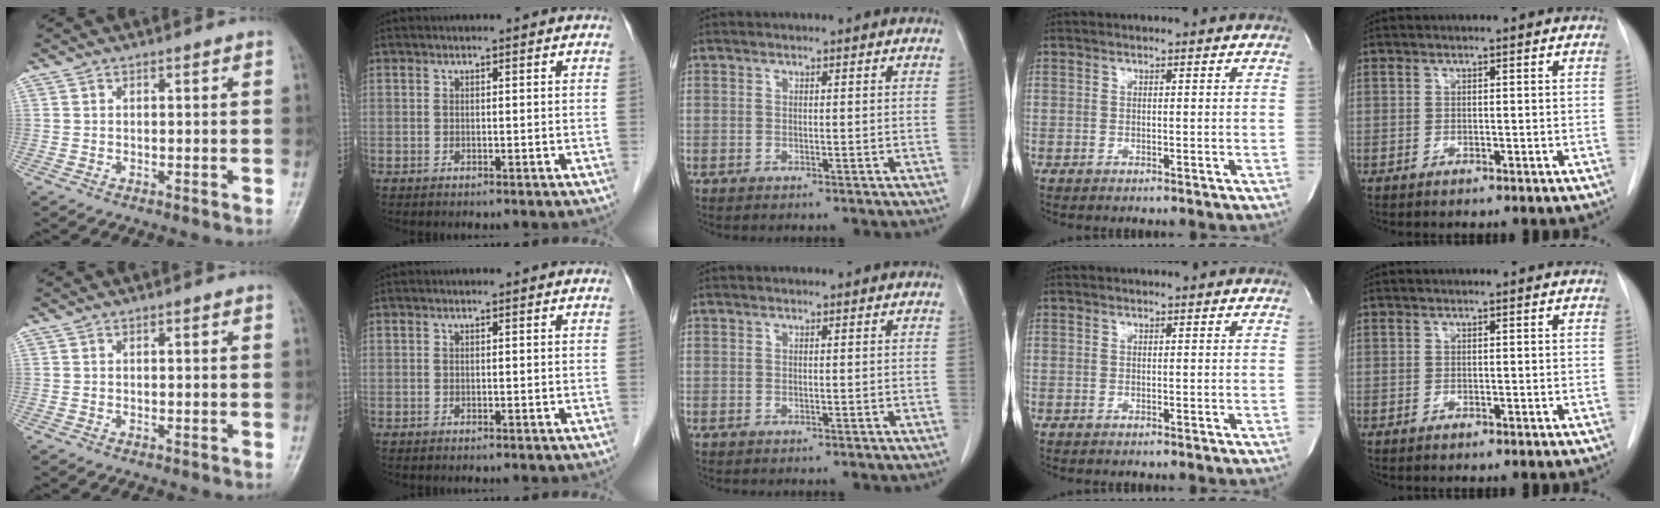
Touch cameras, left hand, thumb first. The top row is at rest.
{}